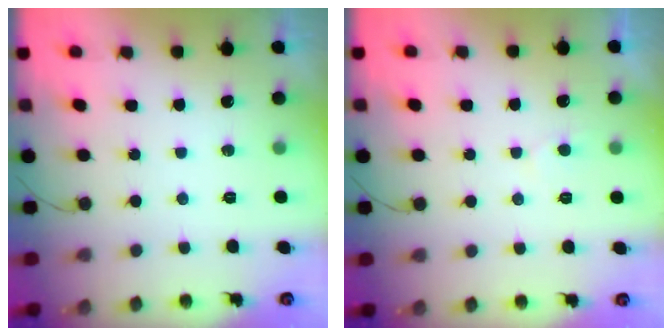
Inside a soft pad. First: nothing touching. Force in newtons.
{"total": 4.0, "press": 4.0, "slide": 0.4}